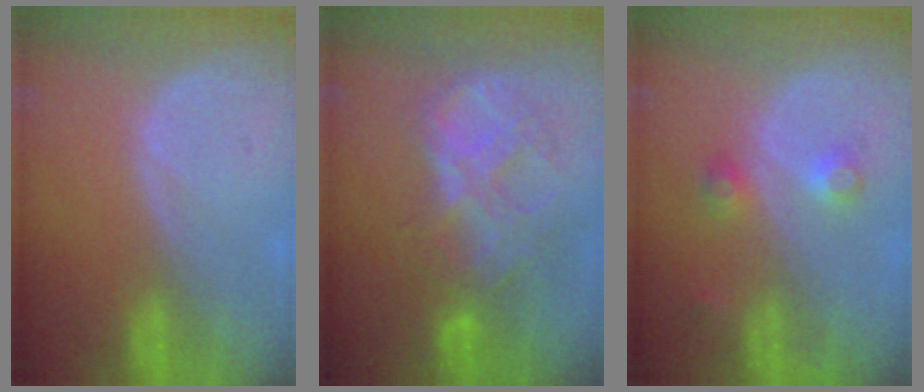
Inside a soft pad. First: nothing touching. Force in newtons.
{"total": 9.1, "press": 7.8, "slide": 4.7}
{"total": 3.7, "press": 3.4, "slide": 1.4}